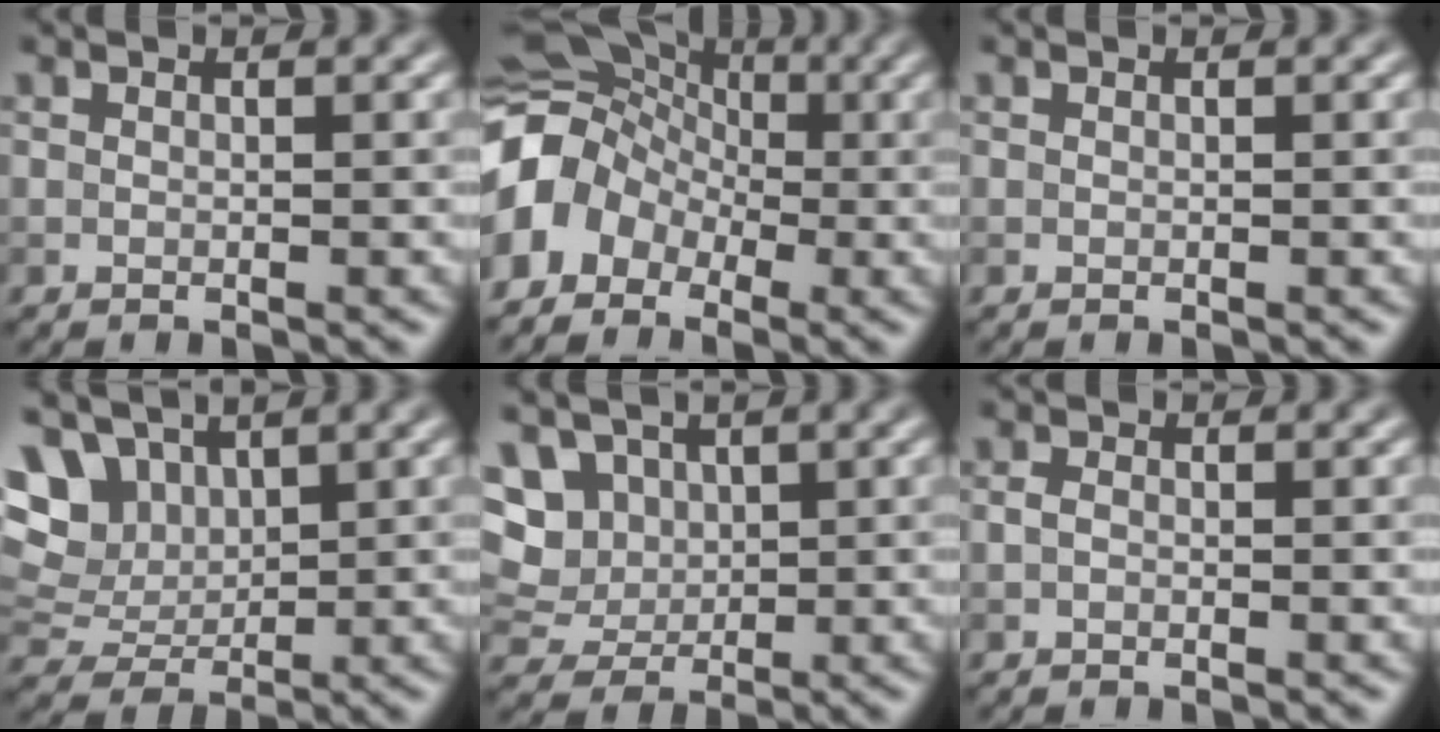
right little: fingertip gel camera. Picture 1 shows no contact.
{"total": 6.6, "force": [-1.5, 5.5, 3.3], "torque": [-0.055, 0.011, -0.047]}
{"total": 0.0}
{"total": 8.6, "force": [4.0, 6.0, 4.6], "torque": [-0.101, 0.018, 0.073]}
{"total": 6.9, "force": [3.1, 5.3, 3.3], "torque": [-0.062, 0.015, 0.041]}
{"total": 0.7, "force": [-0.3, 0.4, 0.5], "torque": [-0.011, 0.000, -0.008]}